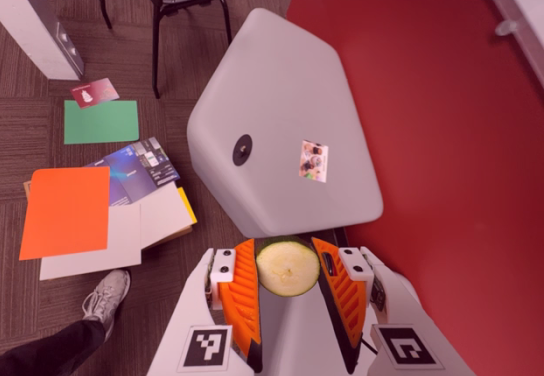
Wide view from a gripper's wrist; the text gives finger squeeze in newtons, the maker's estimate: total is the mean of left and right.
{"total": 9.0, "left": 9.1, "right": 8.9}